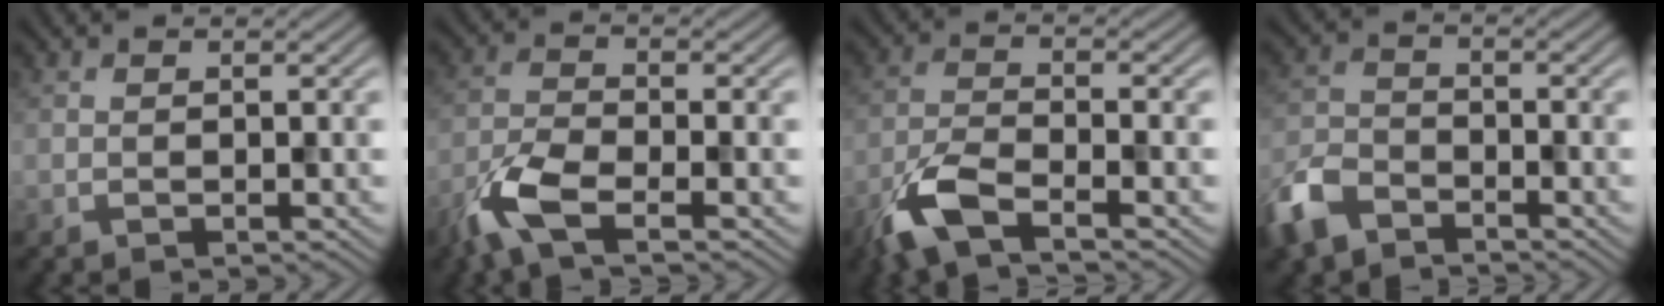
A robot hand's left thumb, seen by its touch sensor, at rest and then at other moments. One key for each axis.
{"total": 6.5, "fx": -3.9, "fy": 2.1, "fz": 4.8, "tx": -0.114, "ty": -0.009, "tz": -0.094}
{"total": 6.6, "fx": -4.4, "fy": 1.8, "fz": 4.6, "tx": -0.107, "ty": -0.008, "tz": -0.103}
{"total": 6.6, "fx": -4.9, "fy": 3.3, "fz": 2.9, "tx": -0.072, "ty": -0.007, "tz": -0.115}